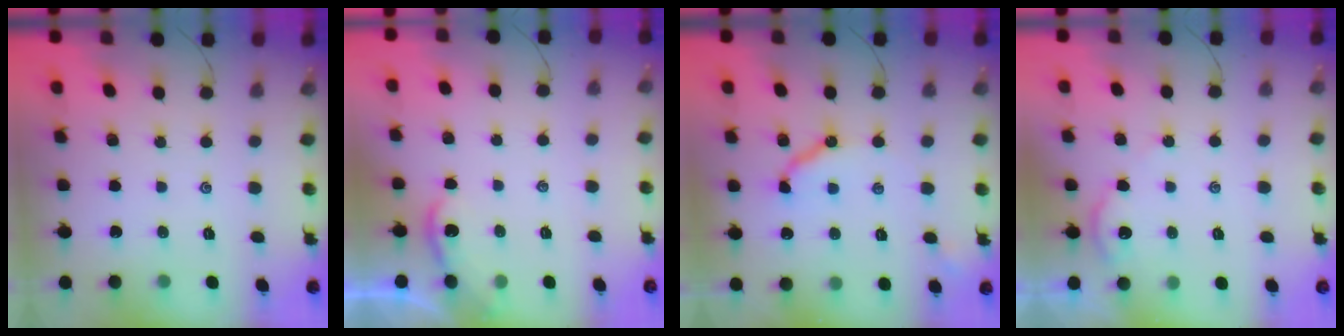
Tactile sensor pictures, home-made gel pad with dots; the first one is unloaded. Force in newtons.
{"total": 2.3, "press": 2.3, "slide": 0.2}
{"total": 10.6, "press": 10.5, "slide": 1.1}
{"total": 2.7, "press": 2.7, "slide": 0.4}